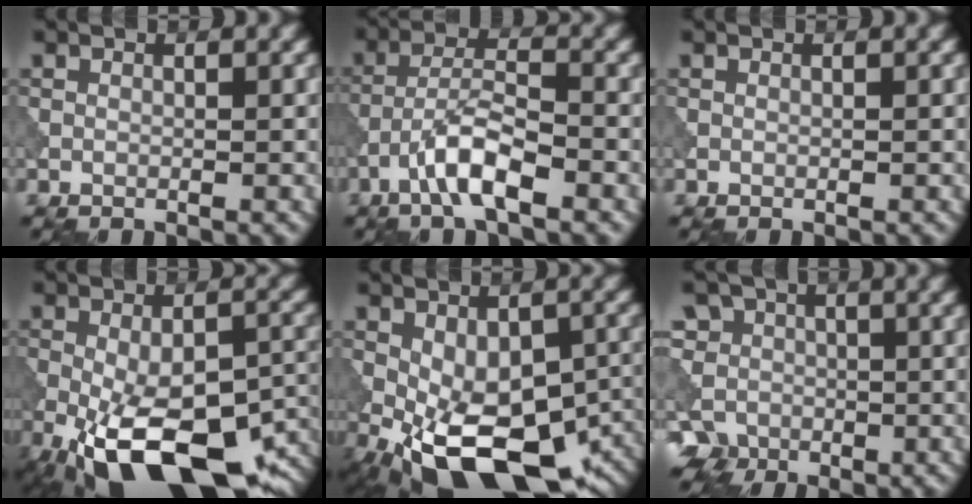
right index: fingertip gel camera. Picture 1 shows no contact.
{"total": 5.0, "force": [-2.8, 1.2, 4.0], "torque": [-0.073, 0.011, -0.057]}
{"total": 0.0}
{"total": 15.0, "force": [-6.6, 6.4, 11.8], "torque": [-0.203, -0.034, -0.106]}
{"total": 14.0, "force": [-5.7, 6.9, 10.7], "torque": [-0.174, -0.029, -0.084]}
{"total": 9.6, "force": [-2.0, 8.9, 3.2], "torque": [-0.078, 0.021, -0.077]}